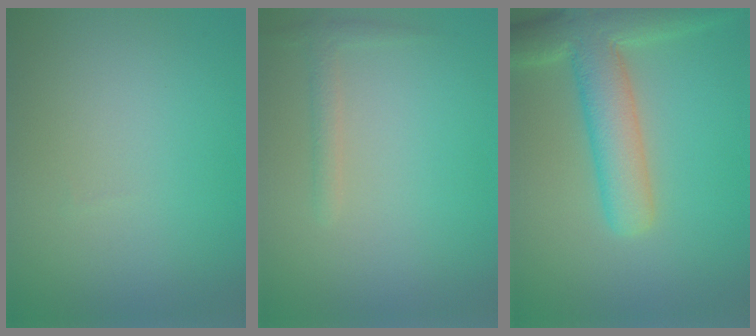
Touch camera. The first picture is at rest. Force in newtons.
{"total": 1.3, "press": 1.3, "slide": 0.1}
{"total": 7.0, "press": 7.0, "slide": 0.5}